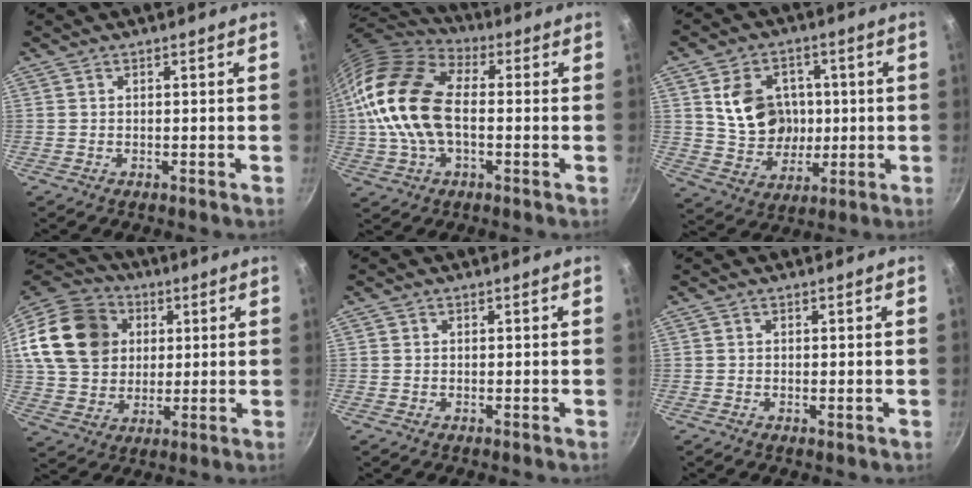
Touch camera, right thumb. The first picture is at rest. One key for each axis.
{"total": 18.8, "fx": 0.3, "fy": 11.3, "fz": 15.0, "tx": -0.282, "ty": 0.028, "tz": -0.008}
{"total": 13.6, "fx": 1.7, "fy": 11.3, "fz": 7.3, "tx": -0.093, "ty": 0.000, "tz": 0.039}
{"total": 23.4, "fx": 6.2, "fy": 18.9, "fz": 12.3, "tx": -0.243, "ty": 0.028, "tz": 0.116}
{"total": 0.6, "fx": 0.2, "fy": 0.6, "fz": 0.1, "tx": 0.000, "ty": 0.002, "tz": 0.000}
{"total": 0.6, "fx": 0.1, "fy": 0.2, "fz": 0.5, "tx": -0.009, "ty": -0.002, "tz": 0.000}